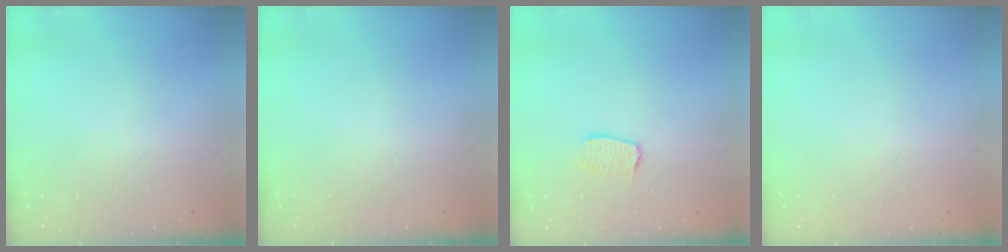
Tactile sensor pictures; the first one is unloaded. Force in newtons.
{"total": 0.0}
{"total": 6.1, "press": 6.1, "slide": 0.2}
{"total": 0.0}